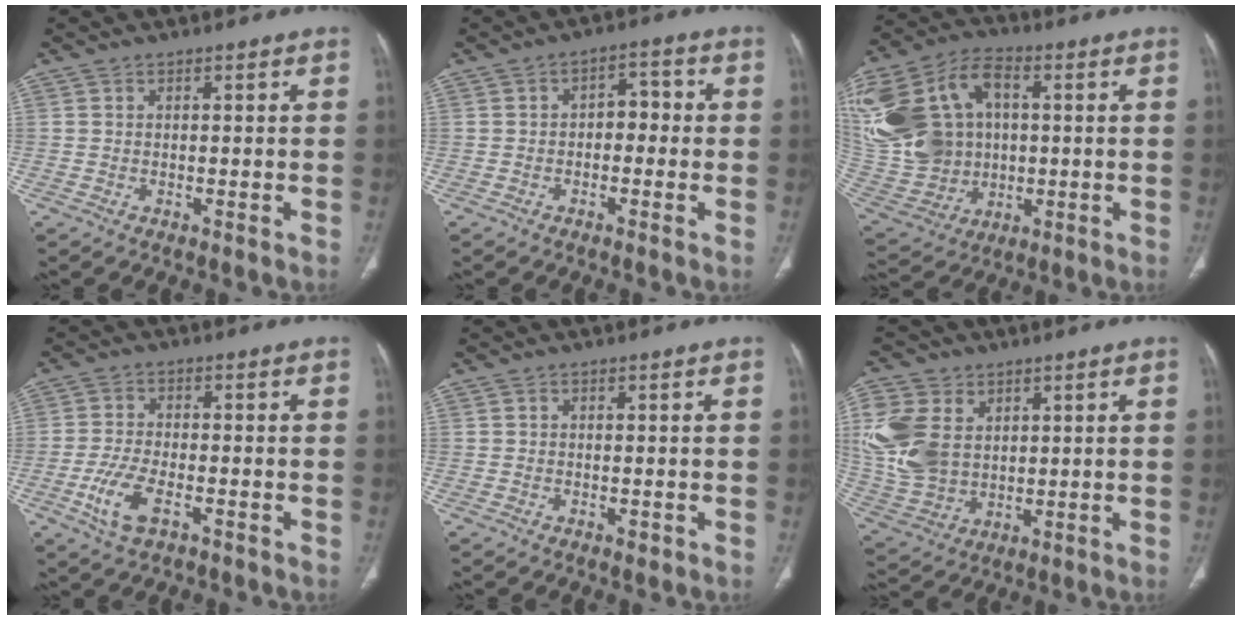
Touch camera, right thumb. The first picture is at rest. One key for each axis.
{"total": 4.4, "fx": -0.5, "fy": 3.0, "fz": 3.2, "tx": -0.026, "ty": 0.021, "tz": -0.017}
{"total": 29.4, "fx": 4.8, "fy": 21.9, "fz": 19.0, "tx": -0.434, "ty": 0.050, "tz": 0.109}
{"total": 7.2, "fx": -3.1, "fy": 3.3, "fz": 5.6, "tx": -0.123, "ty": 0.009, "tz": -0.057}
{"total": 1.0, "fx": -0.4, "fy": 0.7, "fz": 0.6, "tx": -0.005, "ty": 0.000, "tz": -0.005}
{"total": 15.7, "fx": 3.8, "fy": 11.6, "fz": 9.9, "tx": -0.210, "ty": -0.009, "tz": 0.091}